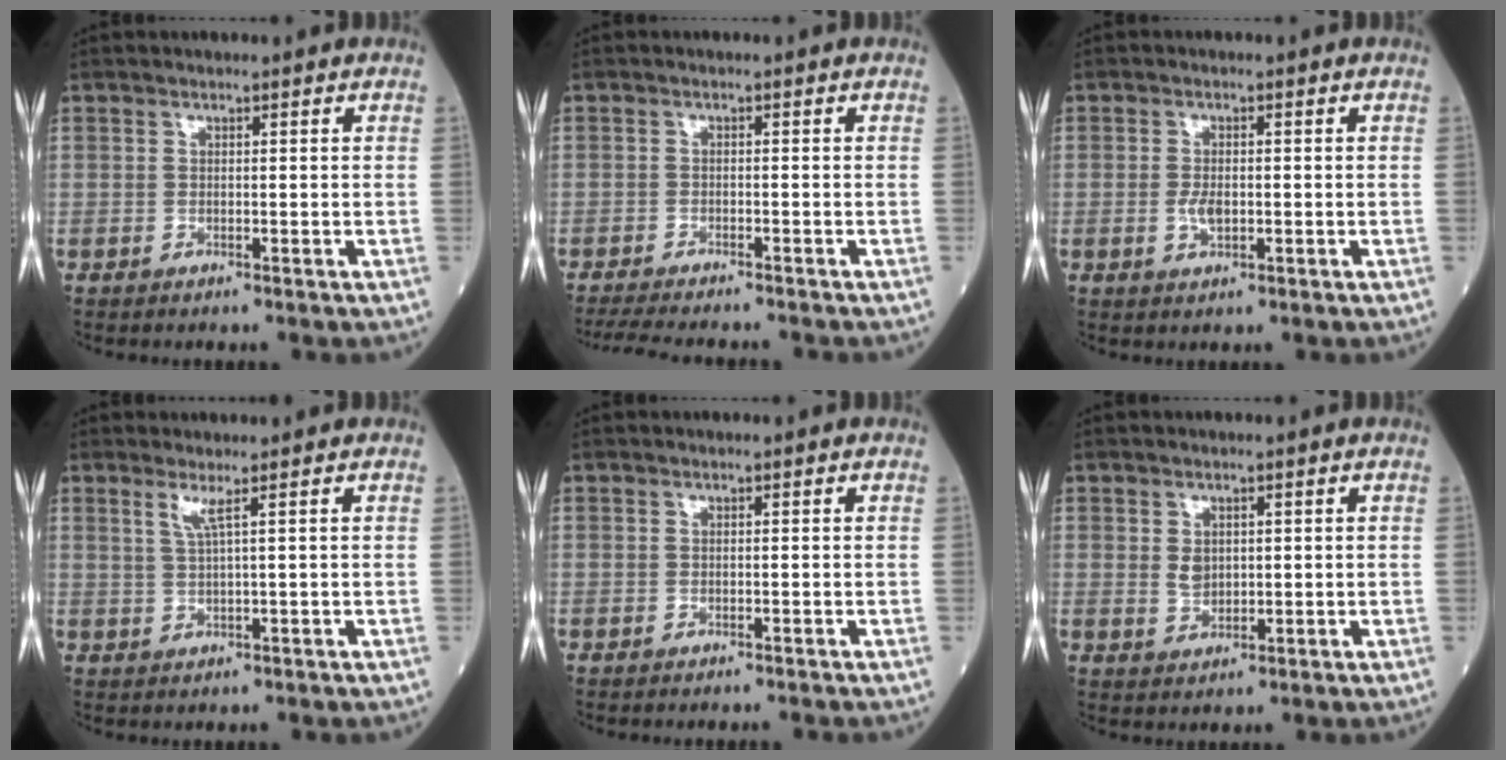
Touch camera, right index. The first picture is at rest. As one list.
[{"total": 10.2, "force": [-9.2, 1.0, 4.2], "torque": [-0.064, -0.018, -0.132]}, {"total": 2.5, "force": [-0.5, 1.1, 2.2], "torque": [-0.049, -0.002, -0.006]}, {"total": 2.1, "force": [1.0, -0.6, 1.7], "torque": [-0.040, -0.005, 0.024]}, {"total": 1.0, "force": [-0.9, 0.0, 0.3], "torque": [-0.005, 0.000, -0.011]}, {"total": 2.4, "force": [0.5, 1.7, 1.5], "torque": [-0.029, -0.003, 0.015]}]